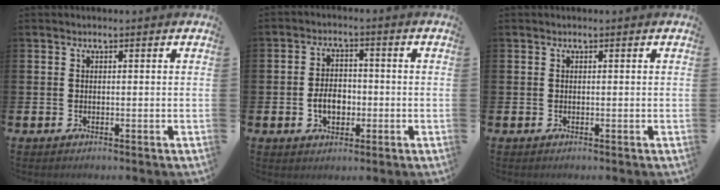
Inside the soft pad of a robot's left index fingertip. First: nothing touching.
{"total": 4.3, "force": [-1.0, 2.9, 2.9], "torque": [-0.040, 0.000, -0.024]}
{"total": 0.0}